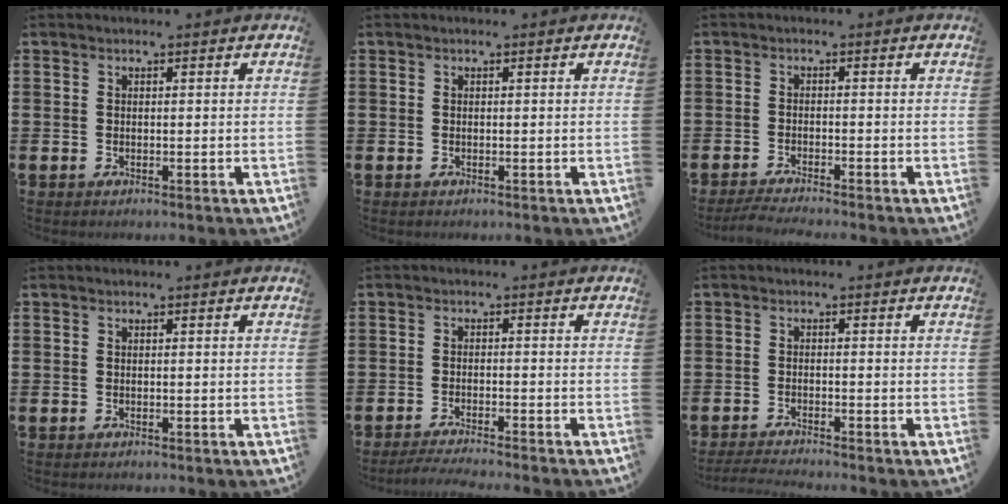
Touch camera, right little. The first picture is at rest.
{"total": 0.0}
{"total": 2.0, "force": [-1.7, 0.0, 1.0], "torque": [-0.016, 0.003, -0.032]}
{"total": 0.0}
{"total": 2.1, "force": [-1.9, -0.3, 0.8], "torque": [-0.011, 0.002, -0.037]}
{"total": 1.6, "force": [-1.5, -0.1, 0.5], "torque": [-0.008, 0.002, -0.029]}